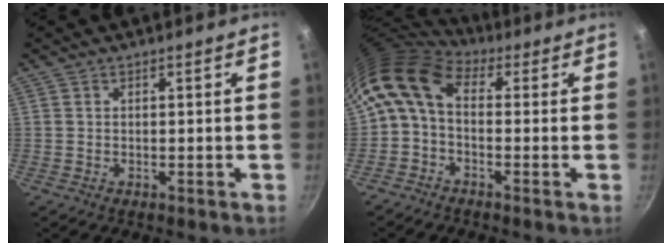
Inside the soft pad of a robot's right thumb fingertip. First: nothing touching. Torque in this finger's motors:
{"motor_torque": [-0.61, 1.48, 1.21, -0.47, 0.30]}